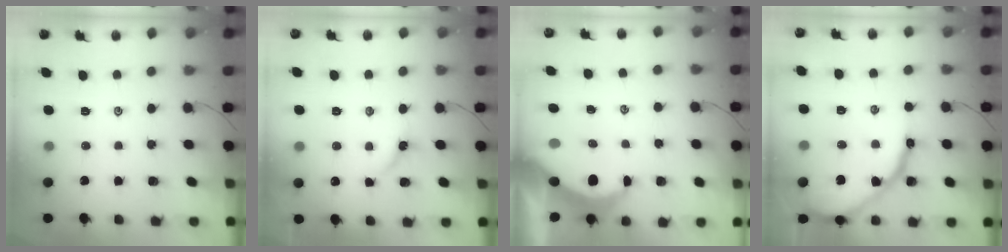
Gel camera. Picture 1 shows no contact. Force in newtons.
{"total": 4.8, "press": 4.7, "slide": 0.6}
{"total": 5.9, "press": 5.9, "slide": 0.1}
{"total": 14.6, "press": 14.5, "slide": 1.3}